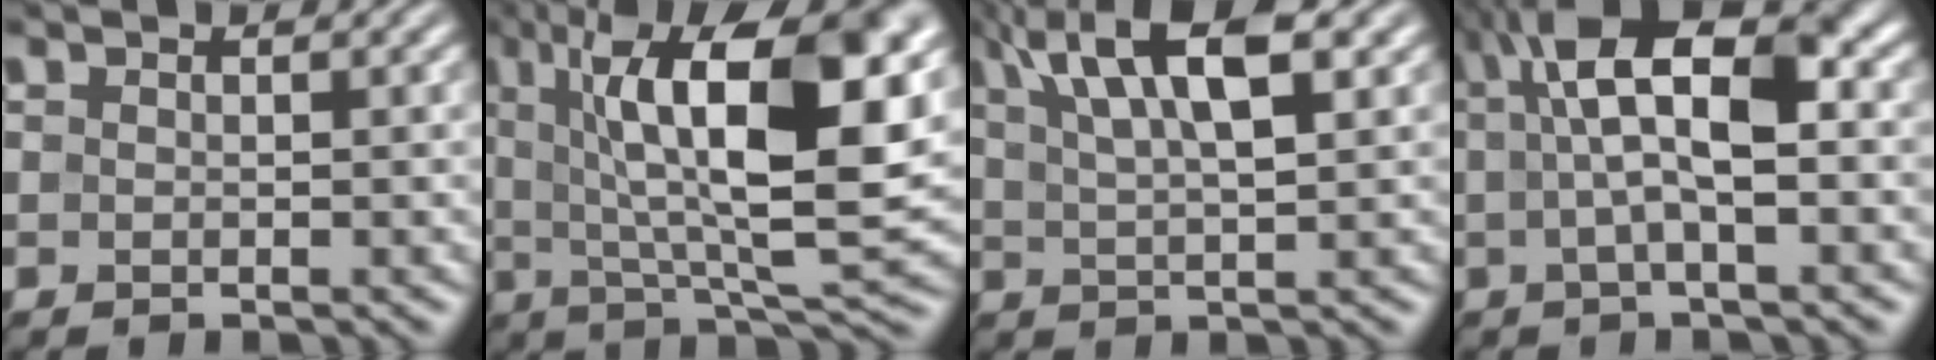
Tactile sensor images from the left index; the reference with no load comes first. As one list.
[{"total": 15.5, "force": [4.6, 5.1, 13.9], "torque": [-0.218, 0.010, 0.068]}, {"total": 8.4, "force": [4.4, 2.6, 6.7], "torque": [-0.108, 0.022, 0.066]}, {"total": 8.5, "force": [1.5, 2.7, 7.9], "torque": [-0.134, 0.022, 0.015]}]